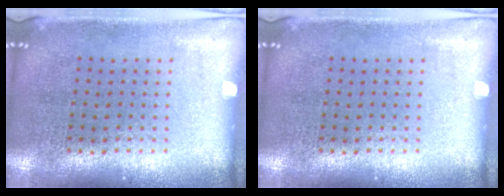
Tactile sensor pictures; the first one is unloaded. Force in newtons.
{"total": 0.0}